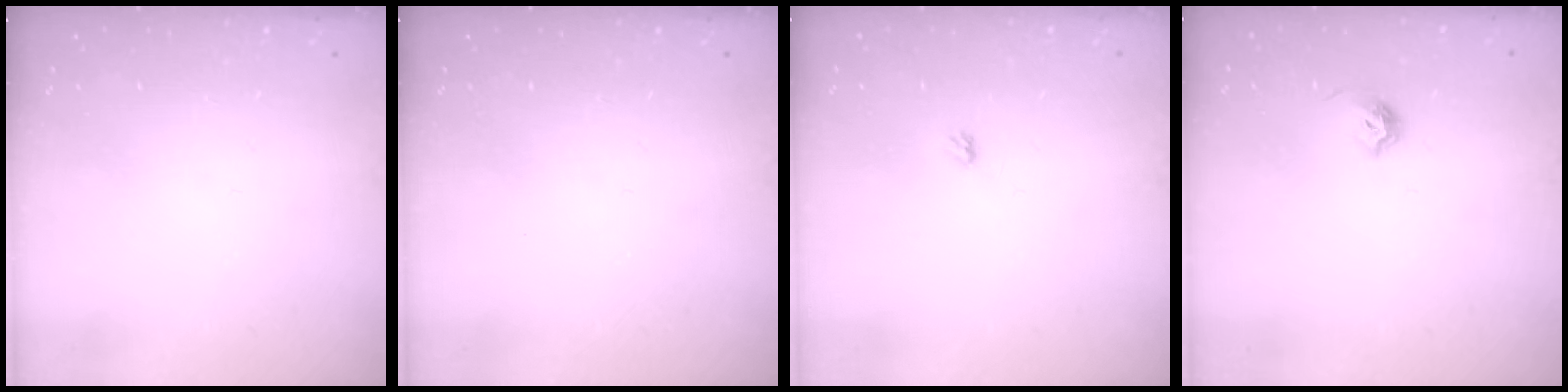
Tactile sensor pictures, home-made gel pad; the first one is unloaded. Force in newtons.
{"total": 0.0}
{"total": 2.9, "press": 2.9, "slide": 0.5}
{"total": 6.7, "press": 6.6, "slide": 1.0}